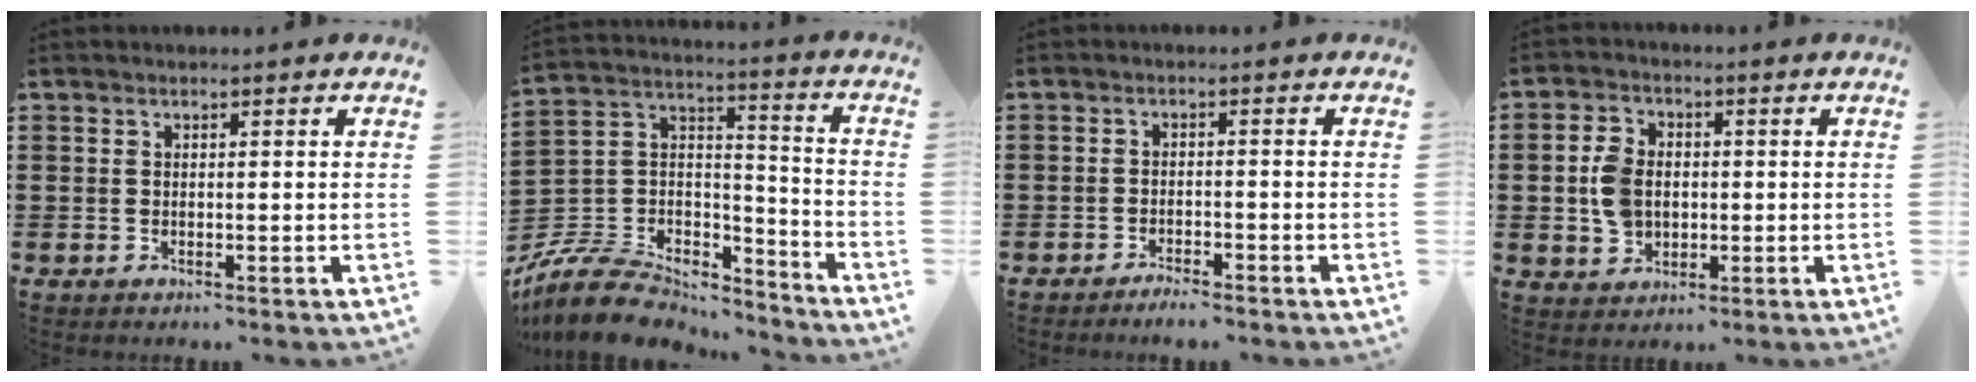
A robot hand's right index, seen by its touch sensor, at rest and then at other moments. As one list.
[{"total": 10.4, "force": [-9.0, 4.1, 3.0], "torque": [-0.086, 0.015, -0.181]}, {"total": 1.9, "force": [-1.9, 0.0, 0.3], "torque": [-0.009, 0.001, -0.039]}, {"total": 6.0, "force": [-0.2, 4.5, 3.9], "torque": [-0.103, 0.007, -0.009]}]